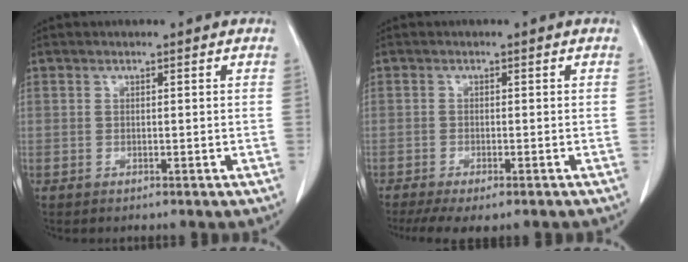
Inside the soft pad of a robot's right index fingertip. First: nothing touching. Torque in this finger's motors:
{"motor_torque": [1.09, -1.05, 0.49, 0.13]}